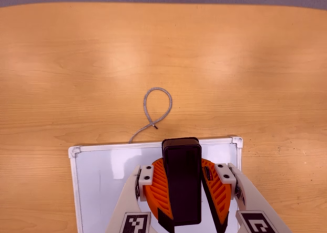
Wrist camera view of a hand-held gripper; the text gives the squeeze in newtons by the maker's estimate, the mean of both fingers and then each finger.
{"total": 10.9, "left": 11.0, "right": 10.7}